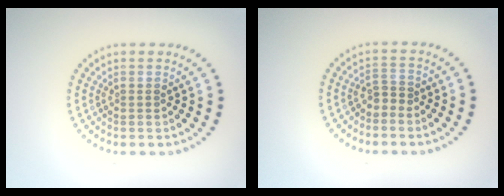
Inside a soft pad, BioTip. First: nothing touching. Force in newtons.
{"total": 1.0, "press": 0.7, "slide": 0.7}